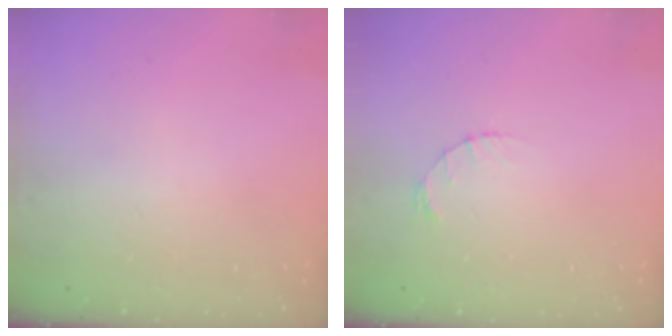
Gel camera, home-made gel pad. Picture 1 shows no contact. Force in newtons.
{"total": 1.2, "press": 1.1, "slide": 0.2}